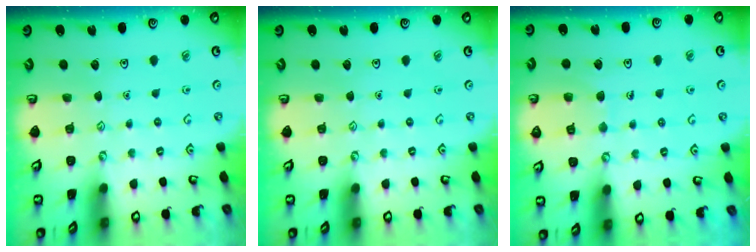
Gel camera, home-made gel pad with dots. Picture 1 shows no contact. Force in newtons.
{"total": 0.0}
{"total": 6.6, "press": 6.6, "slide": 0.6}